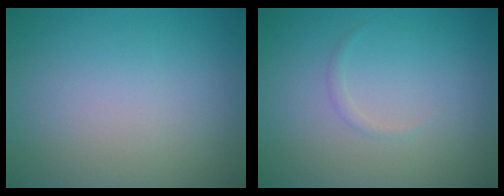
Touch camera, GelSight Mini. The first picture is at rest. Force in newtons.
{"total": 0.5, "press": 0.5, "slide": 0.0}